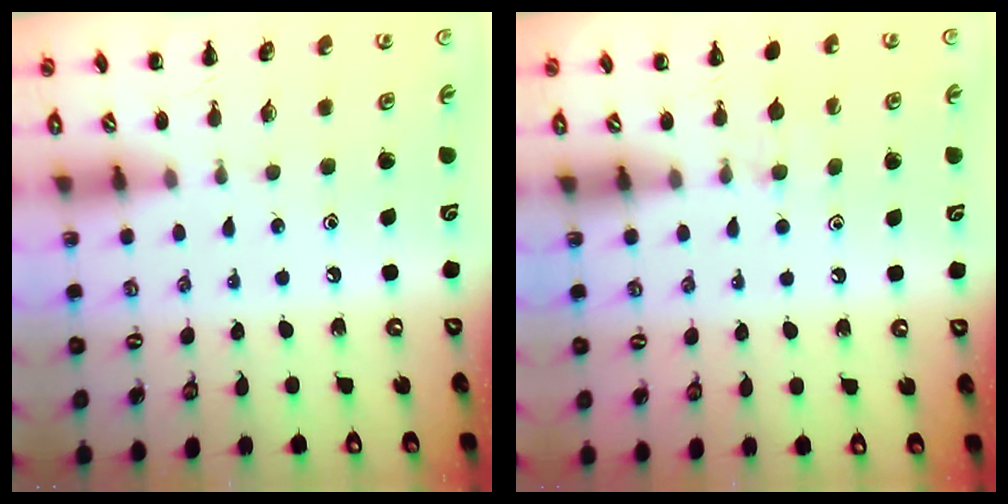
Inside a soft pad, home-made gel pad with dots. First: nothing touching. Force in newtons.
{"total": 4.9, "press": 4.7, "slide": 1.4}